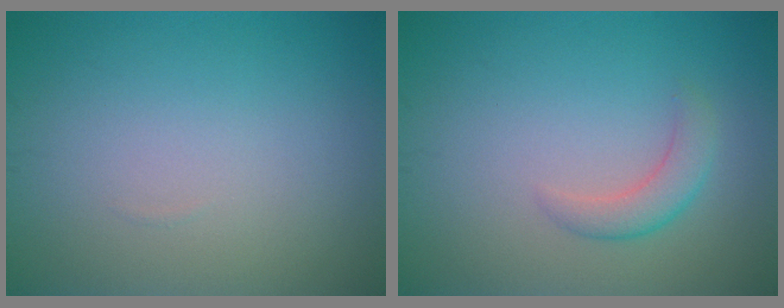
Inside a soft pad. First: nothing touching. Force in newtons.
{"total": 2.1, "press": 2.1, "slide": 0.1}